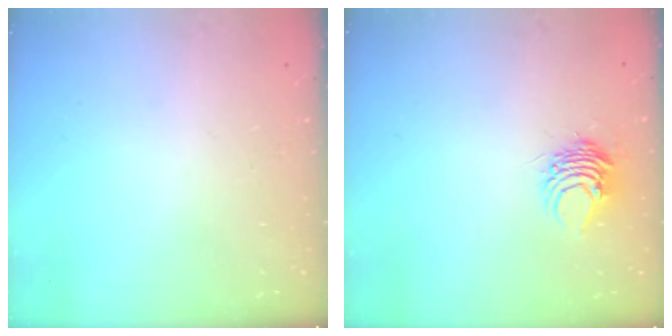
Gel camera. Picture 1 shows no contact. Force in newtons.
{"total": 6.8, "press": 6.7, "slide": 0.7}